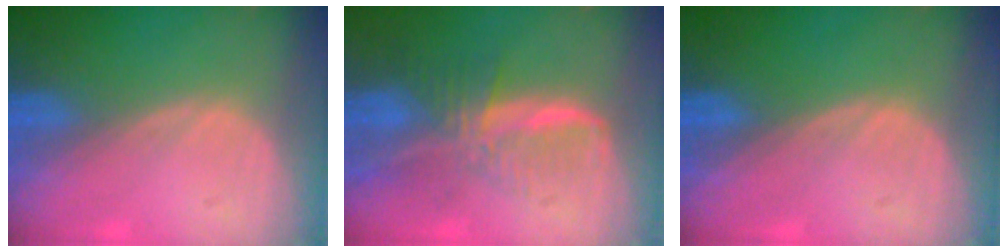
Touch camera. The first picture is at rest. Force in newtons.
{"total": 8.2, "press": 7.0, "slide": 4.2}
{"total": 0.0}